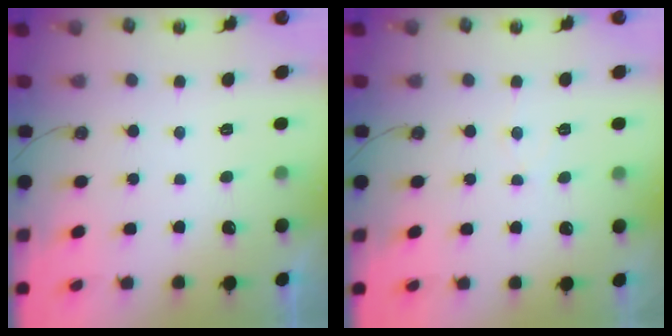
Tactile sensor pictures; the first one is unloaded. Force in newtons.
{"total": 4.3, "press": 4.3, "slide": 0.5}